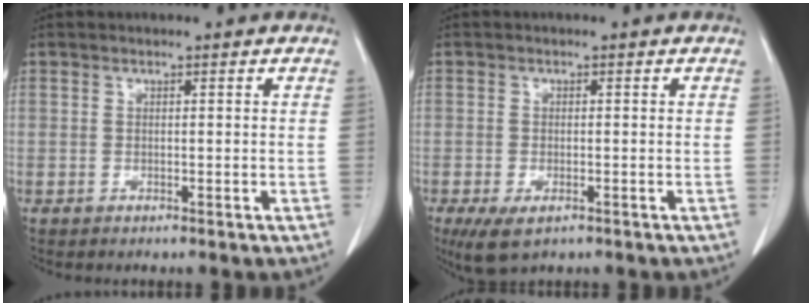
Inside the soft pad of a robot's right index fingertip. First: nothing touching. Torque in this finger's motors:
{"motor_torque": [0.61, -0.58, 0.15, 0.02]}